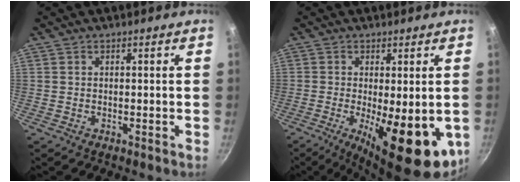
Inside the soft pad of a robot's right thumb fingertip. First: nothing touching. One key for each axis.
{"total": 15.2, "fx": -3.5, "fy": 5.4, "fz": 13.8, "tx": -0.181, "ty": -0.012, "tz": -0.038}